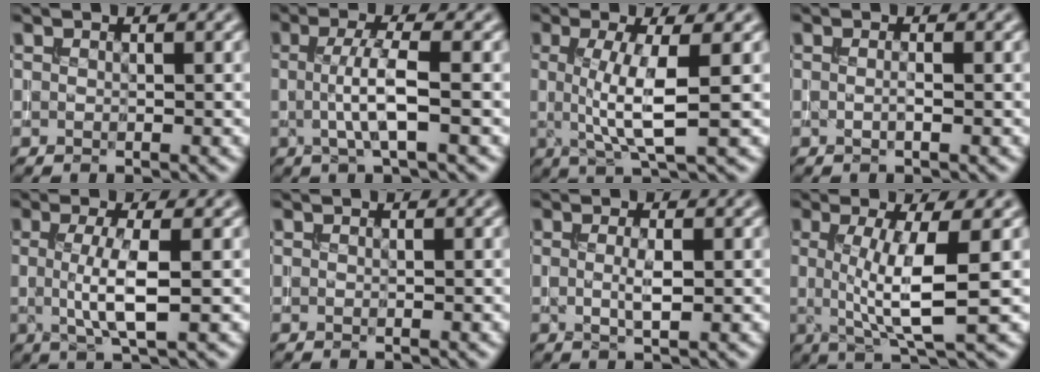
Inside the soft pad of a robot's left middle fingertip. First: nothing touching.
{"total": 3.9, "force": [-0.3, 0.8, 3.8], "torque": [-0.070, 0.000, -0.005]}
{"total": 5.2, "force": [0.1, 1.2, 5.1], "torque": [-0.095, -0.001, 0.001]}
{"total": 0.8, "force": [-0.2, 0.2, 0.8], "torque": [-0.011, 0.001, -0.006]}
{"total": 4.4, "force": [-0.1, 1.0, 4.3], "torque": [-0.080, -0.002, -0.001]}
{"total": 0.0}
{"total": 1.8, "force": [0.0, 0.4, 1.7], "torque": [-0.033, 0.003, 0.000]}
{"total": 6.3, "force": [0.2, 1.4, 6.1], "torque": [-0.103, -0.003, 0.003]}